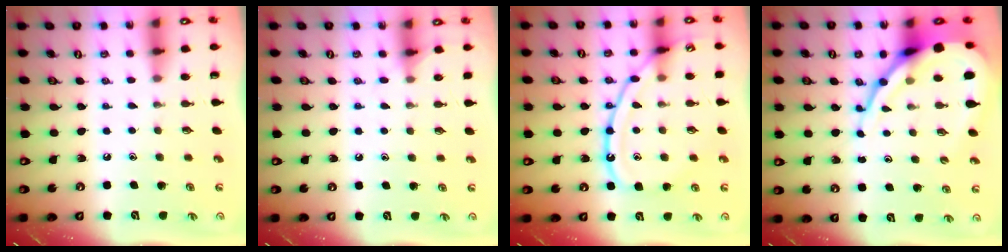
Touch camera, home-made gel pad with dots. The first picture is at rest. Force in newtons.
{"total": 6.0, "press": 6.0, "slide": 0.6}
{"total": 14.3, "press": 14.3, "slide": 1.3}
{"total": 15.2, "press": 15.1, "slide": 1.5}